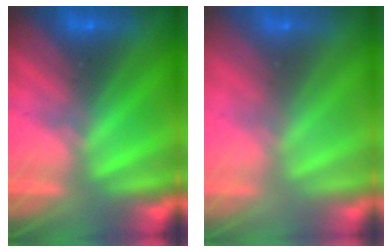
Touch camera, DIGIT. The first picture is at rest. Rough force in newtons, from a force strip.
{"total": 8.6}